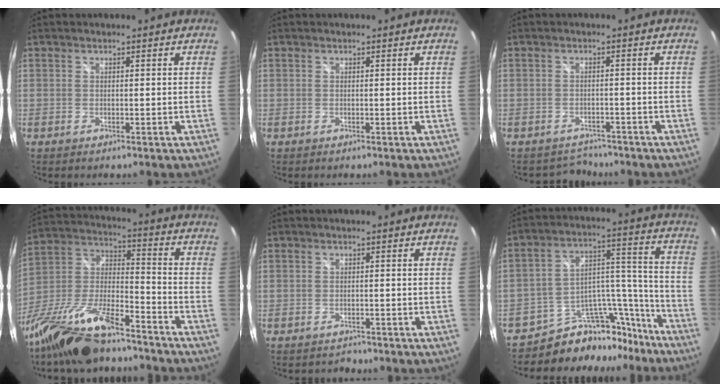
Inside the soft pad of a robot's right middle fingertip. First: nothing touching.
{"total": 0.0}
{"total": 3.7, "force": [-3.3, 1.5, -0.3], "torque": [-0.001, 0.007, -0.052]}
{"total": 19.0, "force": [-14.2, 5.4, 11.6], "torque": [-0.241, -0.013, -0.262]}
{"total": 1.8, "force": [-1.7, 0.7, 0.0], "torque": [0.001, 0.000, -0.024]}
{"total": 16.2, "force": [-14.0, 7.5, 3.3], "torque": [-0.045, 0.081, -0.206]}